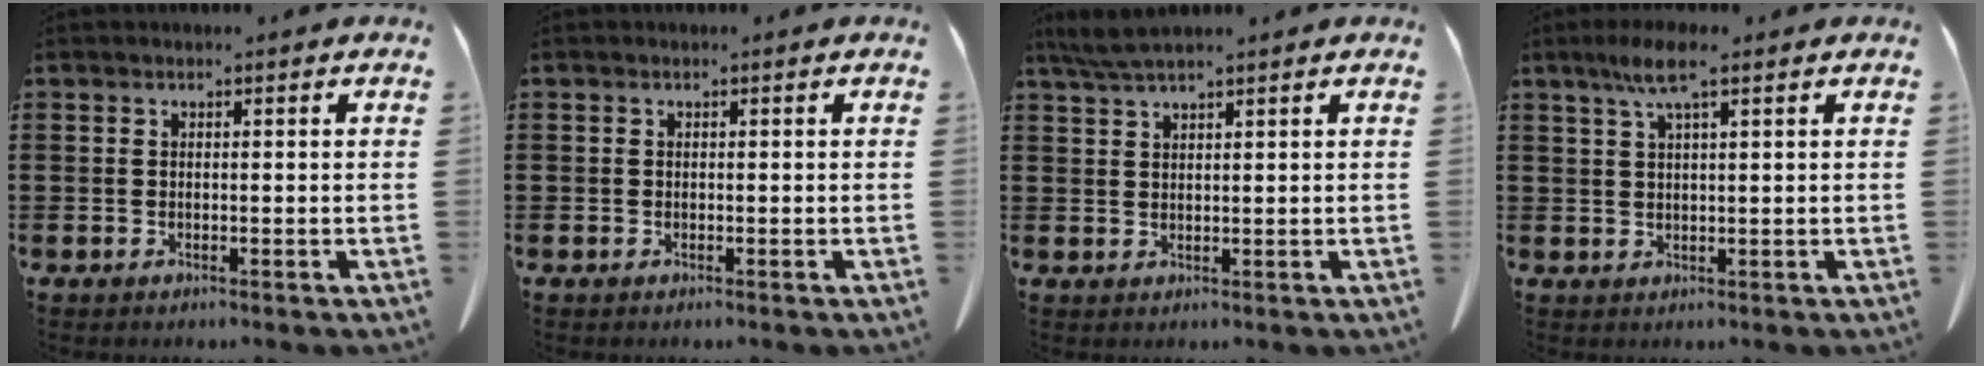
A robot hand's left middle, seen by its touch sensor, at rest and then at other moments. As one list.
[{"total": 0.0}, {"total": 3.3, "force": [2.6, 0.2, 2.1], "torque": [-0.047, -0.002, 0.050]}, {"total": 5.3, "force": [2.9, 0.6, 4.4], "torque": [-0.092, 0.005, 0.051]}]